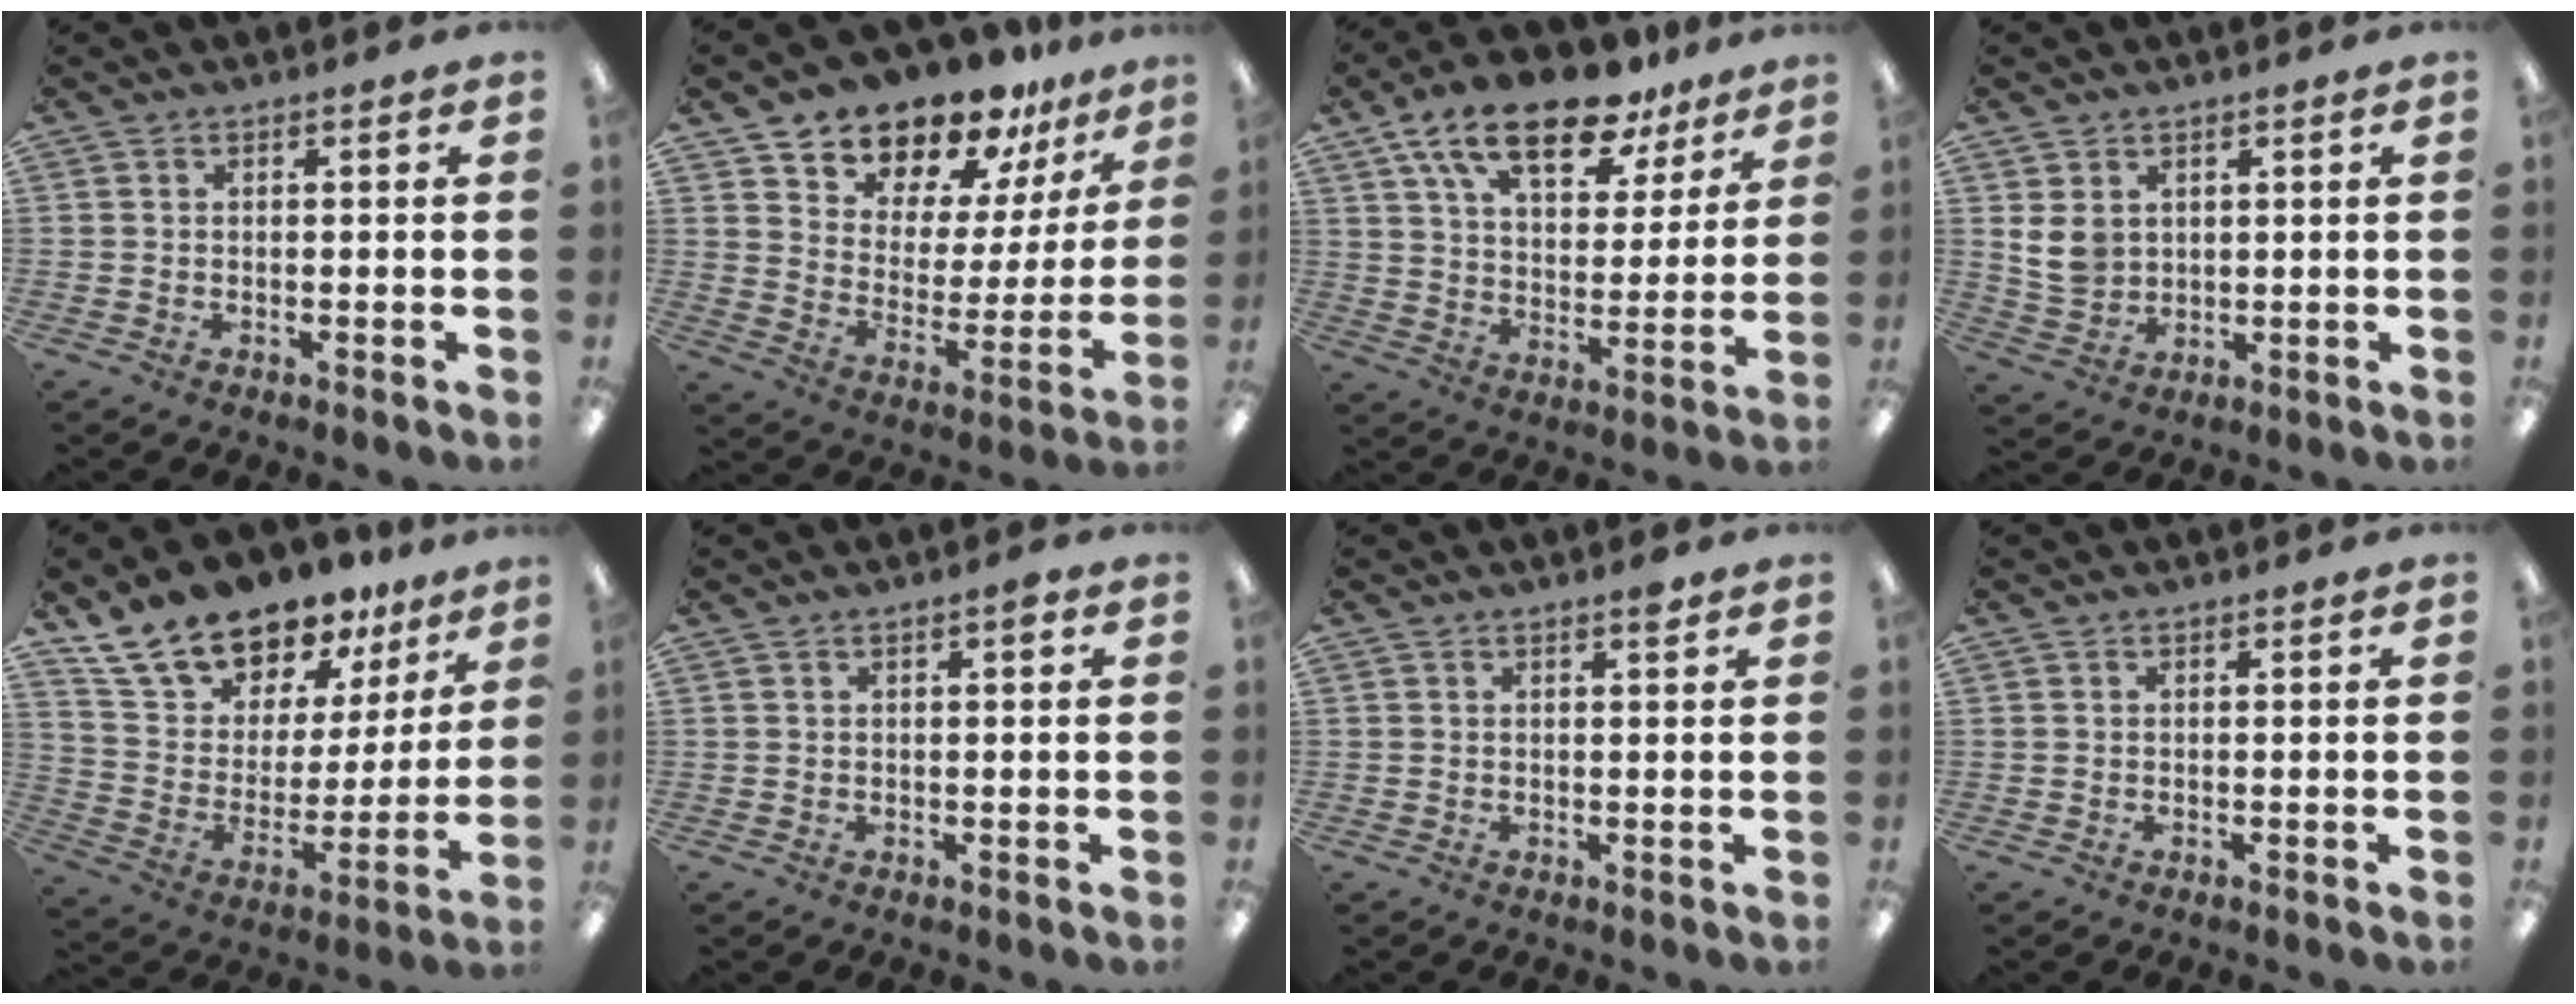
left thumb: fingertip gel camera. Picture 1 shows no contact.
{"total": 14.1, "force": [12.9, 5.4, 1.9], "torque": [-0.046, -0.120, 0.237]}
{"total": 17.8, "force": [12.1, 8.0, 10.4], "torque": [-0.176, -0.056, 0.211]}
{"total": 6.0, "force": [2.1, 5.0, 2.6], "torque": [-0.050, 0.000, 0.040]}
{"total": 16.1, "force": [14.2, 6.8, 3.2], "torque": [-0.086, -0.112, 0.264]}
{"total": 1.7, "force": [0.8, 0.5, 1.4], "torque": [-0.021, 0.002, 0.010]}
{"total": 1.5, "force": [1.1, 0.4, 1.0], "torque": [-0.006, -0.004, 0.014]}
{"total": 0.0}